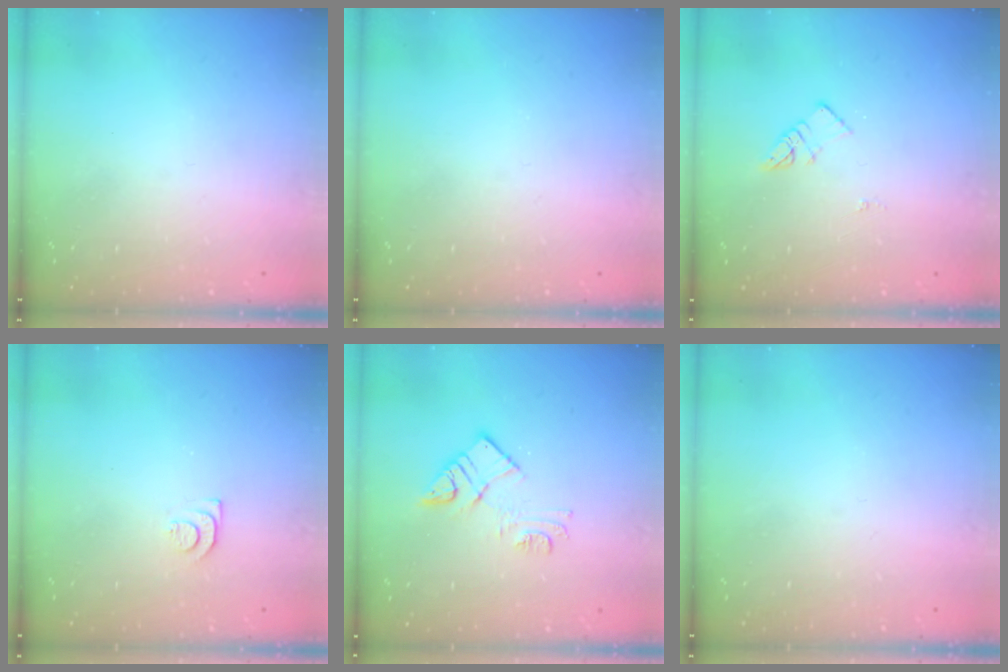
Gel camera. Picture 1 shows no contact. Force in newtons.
{"total": 0.0}
{"total": 3.3, "press": 3.3, "slide": 0.3}
{"total": 7.4, "press": 7.4, "slide": 0.5}
{"total": 10.5, "press": 10.5, "slide": 0.7}
{"total": 0.0}